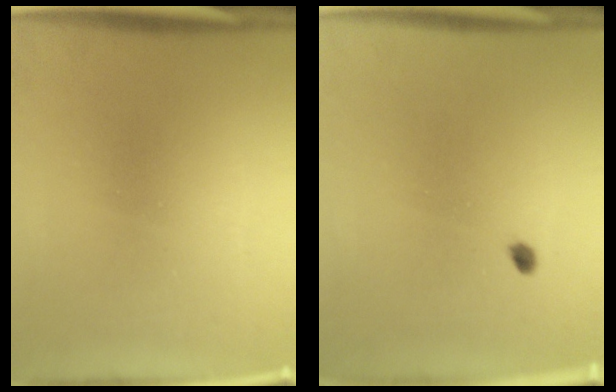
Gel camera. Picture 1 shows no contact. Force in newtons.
{"total": 1.6}